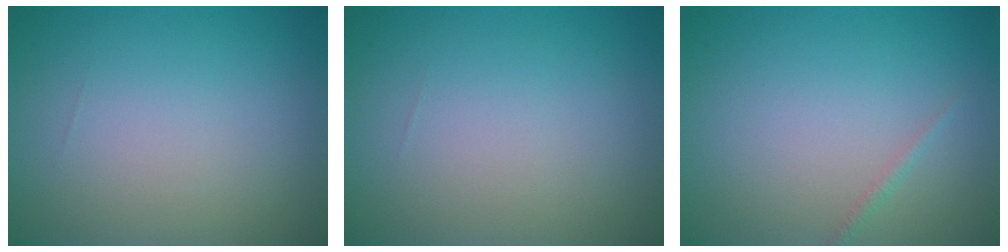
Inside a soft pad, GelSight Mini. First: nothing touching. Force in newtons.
{"total": 0.0}
{"total": 0.6, "press": 0.6, "slide": 0.0}